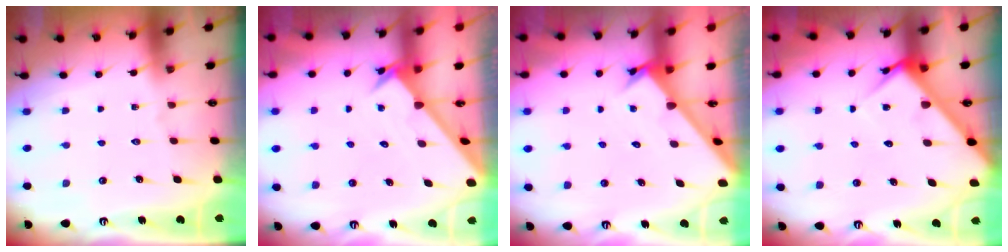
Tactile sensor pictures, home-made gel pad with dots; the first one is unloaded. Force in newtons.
{"total": 2.4, "press": 2.4, "slide": 0.2}
{"total": 2.4, "press": 2.4, "slide": 0.1}
{"total": 5.3, "press": 5.3, "slide": 0.4}